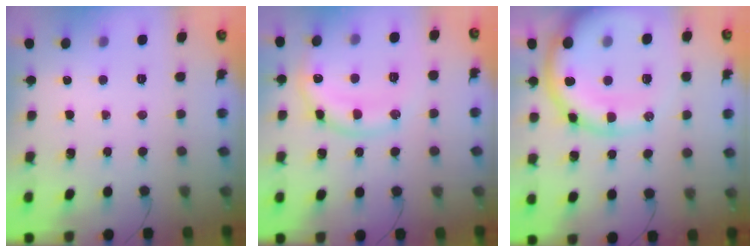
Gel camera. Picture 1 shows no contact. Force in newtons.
{"total": 12.5, "press": 12.4, "slide": 1.6}
{"total": 20.3, "press": 20.1, "slide": 3.0}